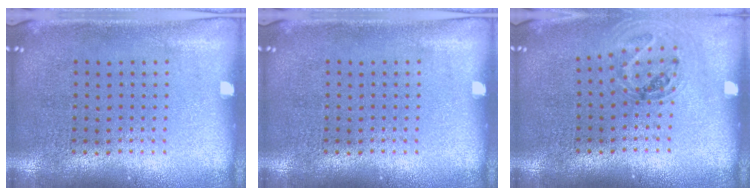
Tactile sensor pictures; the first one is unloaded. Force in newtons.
{"total": 0.0}
{"total": 1.0, "press": 0.9, "slide": 0.2}